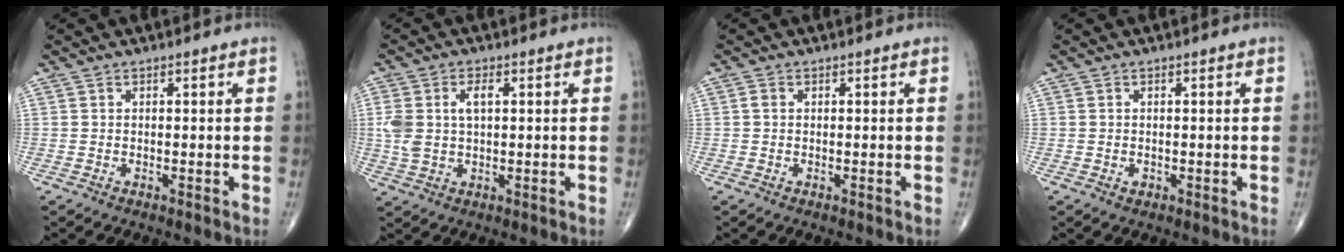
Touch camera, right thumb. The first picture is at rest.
{"total": 6.5, "force": [1.2, 3.6, 5.3], "torque": [-0.124, 0.011, 0.027]}
{"total": 0.7, "force": [0.0, 0.5, 0.5], "torque": [-0.008, 0.000, -0.001]}
{"total": 0.7, "force": [-0.2, 0.5, 0.4], "torque": [-0.006, -0.001, -0.001]}